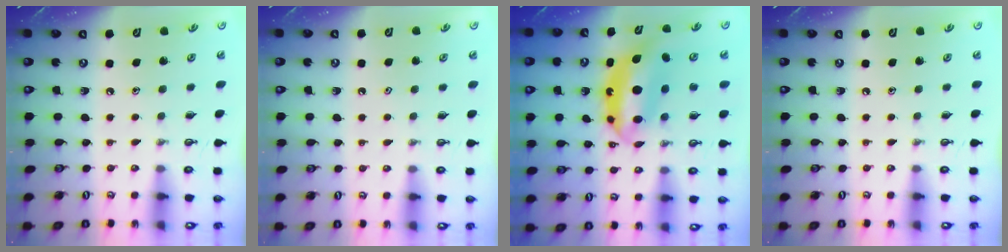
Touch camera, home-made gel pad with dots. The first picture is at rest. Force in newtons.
{"total": 0.9, "press": 0.6, "slide": 0.6}
{"total": 9.2, "press": 9.2, "slide": 0.7}
{"total": 0.0}